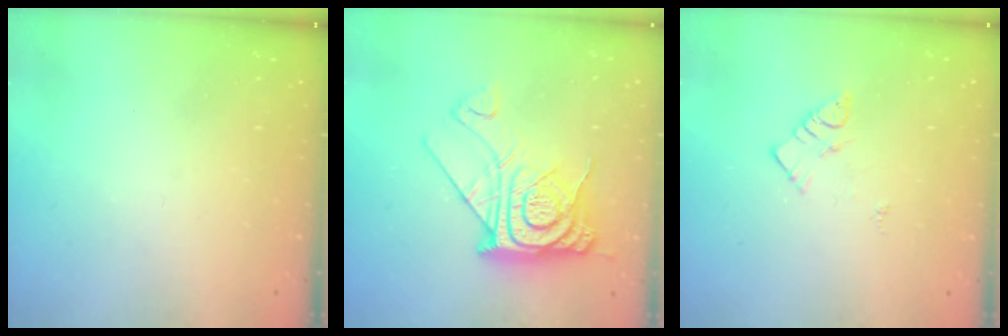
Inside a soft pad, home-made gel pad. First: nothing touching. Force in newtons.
{"total": 17.5, "press": 17.4, "slide": 1.6}
{"total": 6.9, "press": 6.9, "slide": 0.2}